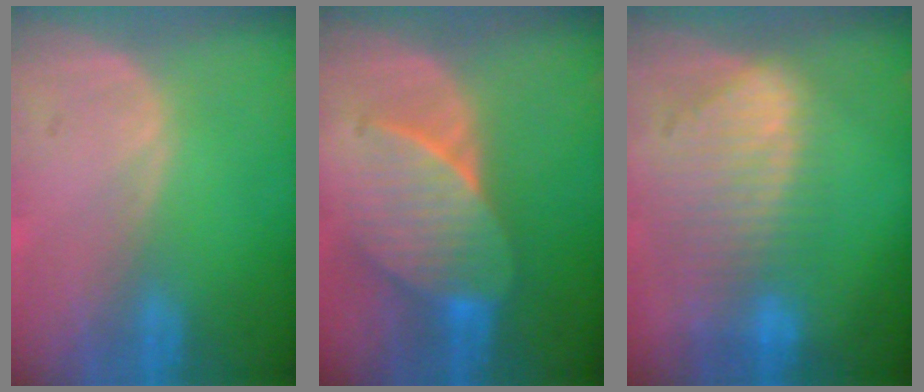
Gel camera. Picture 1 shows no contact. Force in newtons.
{"total": 7.5, "press": 7.4, "slide": 1.0}
{"total": 9.3, "press": 8.1, "slide": 4.4}